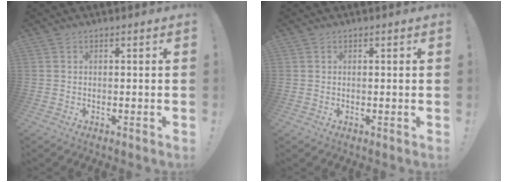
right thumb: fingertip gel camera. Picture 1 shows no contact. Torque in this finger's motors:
{"motor_torque": [2.77, 2.24, 0.23, -0.44, 0.43]}